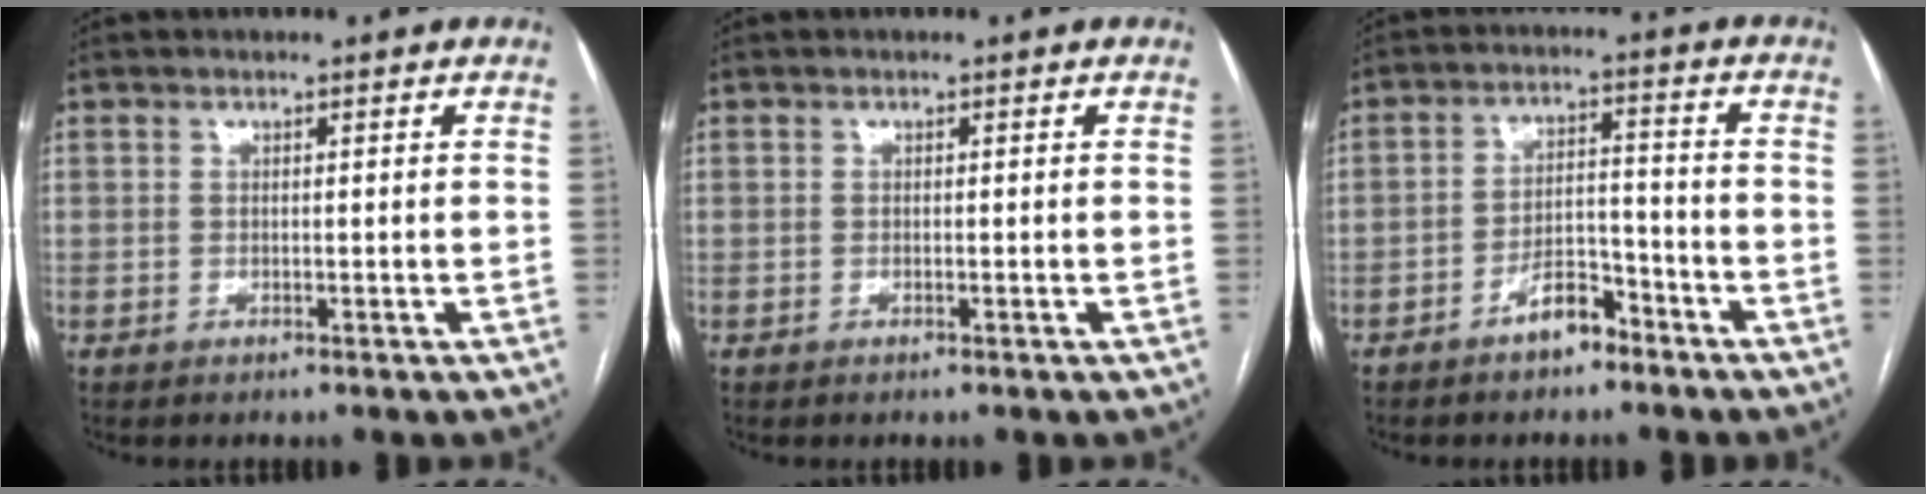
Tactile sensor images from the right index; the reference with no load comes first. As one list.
[{"total": 0.0}, {"total": 5.5, "force": [-3.9, 2.2, 3.2], "torque": [-0.055, 0.016, -0.067]}]